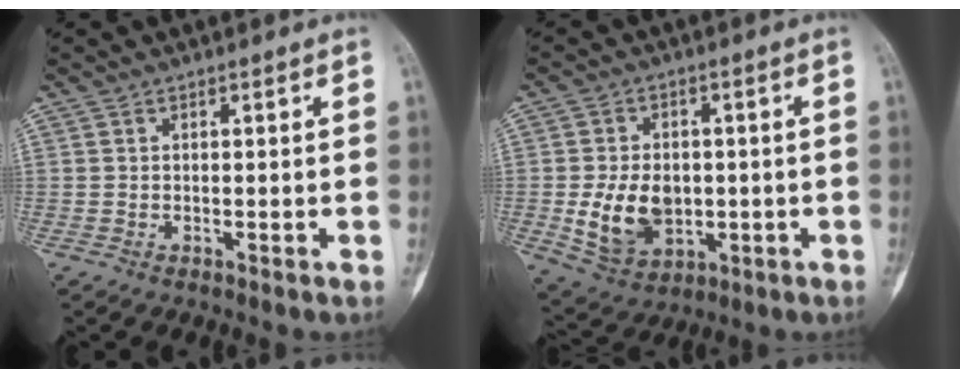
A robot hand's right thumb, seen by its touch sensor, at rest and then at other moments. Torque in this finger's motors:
{"motor_torque": [1.20, 1.05, 0.82, -0.74, 0.28]}